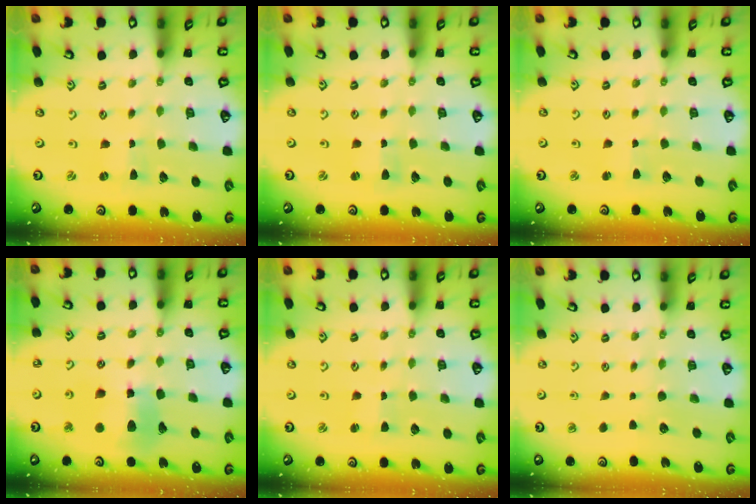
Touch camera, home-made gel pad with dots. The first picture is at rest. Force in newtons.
{"total": 1.3, "press": 1.2, "slide": 0.3}
{"total": 1.7, "press": 1.6, "slide": 0.2}
{"total": 12.3, "press": 12.2, "slide": 1.3}
{"total": 1.3, "press": 1.3, "slide": 0.0}
{"total": 0.0}